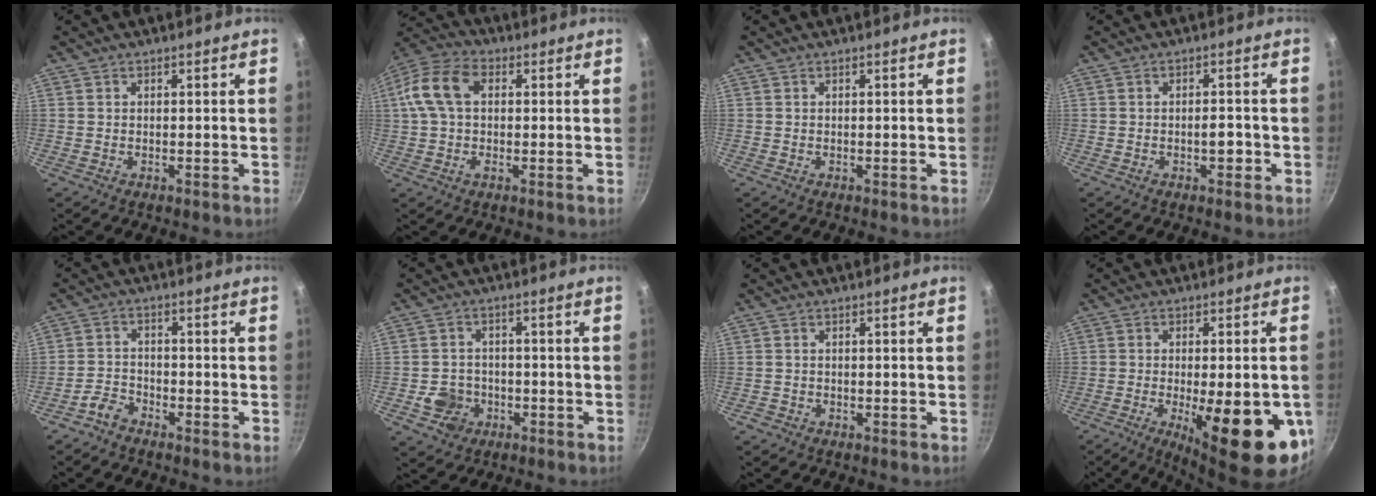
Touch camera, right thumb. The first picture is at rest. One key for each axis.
{"total": 11.3, "fx": 2.0, "fy": 7.3, "fz": 8.4, "tx": -0.166, "ty": 0.025, "tz": 0.018}
{"total": 0.0}
{"total": 3.0, "fx": -1.1, "fy": 1.4, "fz": 2.4, "tx": -0.025, "ty": 0.012, "tz": -0.016}
{"total": 3.3, "fx": -2.7, "fy": 1.5, "fz": 1.0, "tx": -0.019, "ty": 0.029, "tz": -0.058}
{"total": 5.9, "fx": -2.0, "fy": 5.1, "fz": 2.1, "tx": -0.017, "ty": 0.023, "tz": -0.030}
{"total": 0.7, "fx": -0.4, "fy": 0.6, "fz": 0.1, "tx": -0.003, "ty": 0.004, "tz": -0.008}
{"total": 19.4, "fx": -5.5, "fy": 6.4, "fz": 17.5, "tx": -0.210, "ty": -0.002, "tz": -0.065}